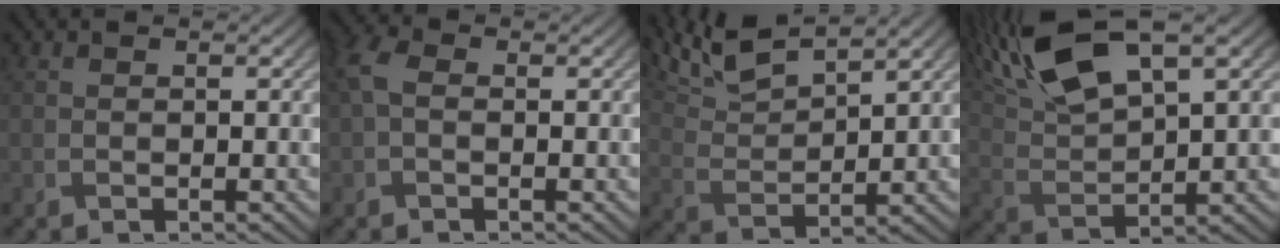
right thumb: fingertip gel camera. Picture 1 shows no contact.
{"total": 2.9, "force": [-0.2, 1.8, 2.3], "torque": [-0.059, 0.007, -0.015]}
{"total": 8.7, "force": [6.9, 2.0, 5.0], "torque": [-0.117, 0.014, 0.138]}
{"total": 12.4, "force": [7.6, 3.9, 8.9], "torque": [-0.209, 0.021, 0.148]}